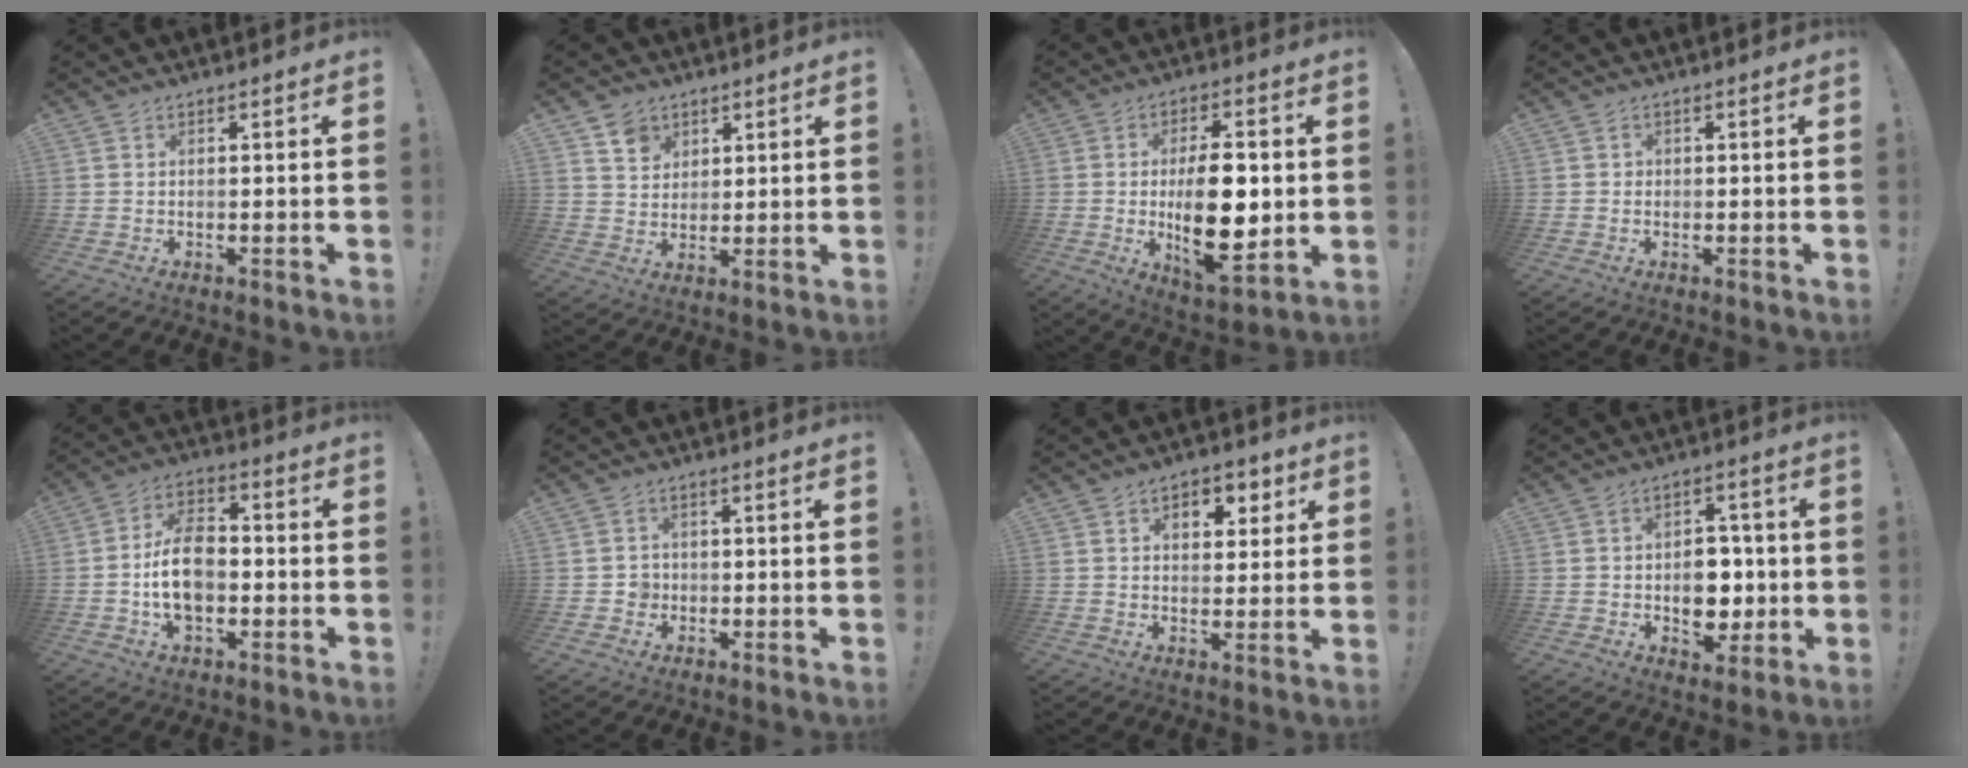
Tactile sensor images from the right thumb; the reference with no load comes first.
{"total": 6.6, "force": [4.1, 4.9, 1.3], "torque": [-0.010, -0.029, 0.077]}
{"total": 17.3, "force": [-0.2, 7.6, 15.5], "torque": [-0.255, -0.012, -0.001]}
{"total": 1.0, "force": [-0.1, 1.0, 0.2], "torque": [-0.010, 0.007, 0.000]}
{"total": 13.4, "force": [-2.2, 8.9, 9.8], "torque": [-0.175, 0.016, -0.040]}
{"total": 3.1, "force": [-0.6, 2.9, 0.9], "torque": [-0.015, 0.004, -0.011]}
{"total": 6.9, "force": [2.7, 5.1, 3.8], "torque": [-0.031, -0.011, 0.044]}
{"total": 10.2, "force": [-1.1, 7.9, 6.3], "torque": [-0.087, 0.014, -0.009]}